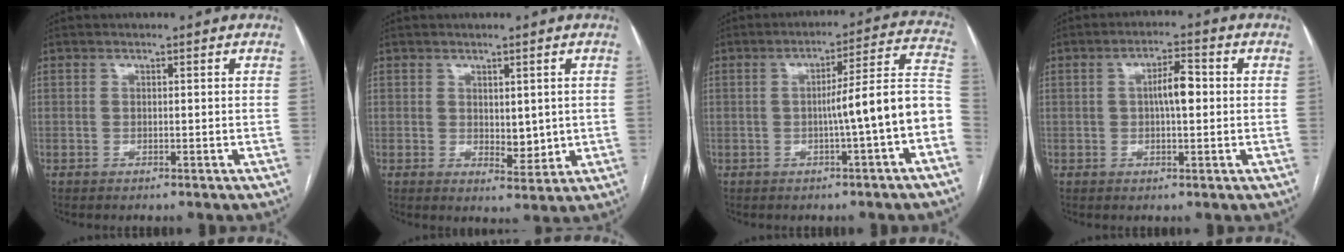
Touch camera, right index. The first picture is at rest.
{"total": 3.9, "force": [0.5, 2.1, 3.2], "torque": [-0.041, -0.009, 0.016]}
{"total": 11.0, "force": [-2.8, -0.4, 10.6], "torque": [-0.135, 0.032, -0.041]}
{"total": 4.7, "force": [0.3, 1.3, 4.5], "torque": [-0.076, 0.012, 0.004]}